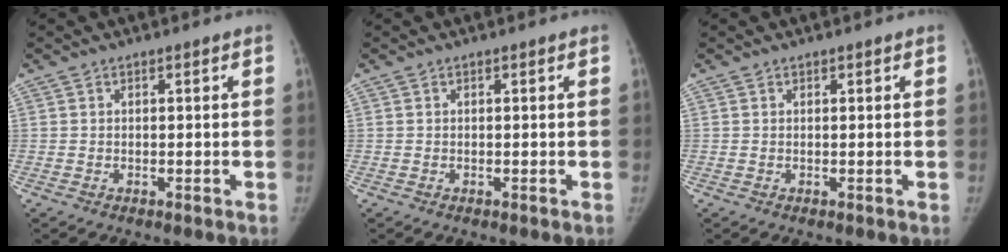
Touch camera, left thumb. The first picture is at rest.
{"total": 0.0}
{"total": 0.0}